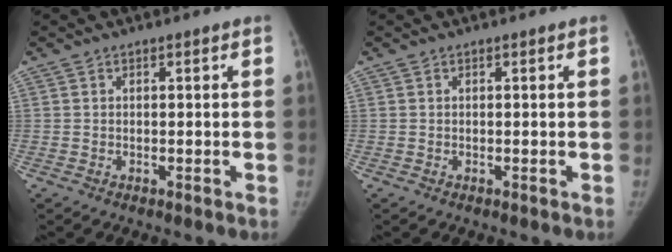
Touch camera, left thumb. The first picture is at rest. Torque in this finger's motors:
{"motor_torque": [-0.09, -0.12, 0.45, -0.13, 0.08]}